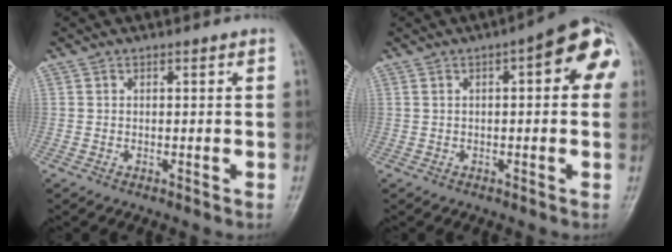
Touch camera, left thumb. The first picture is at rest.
{"total": 10.2, "force": [2.5, 3.6, 9.2], "torque": [-0.093, 0.026, 0.019]}